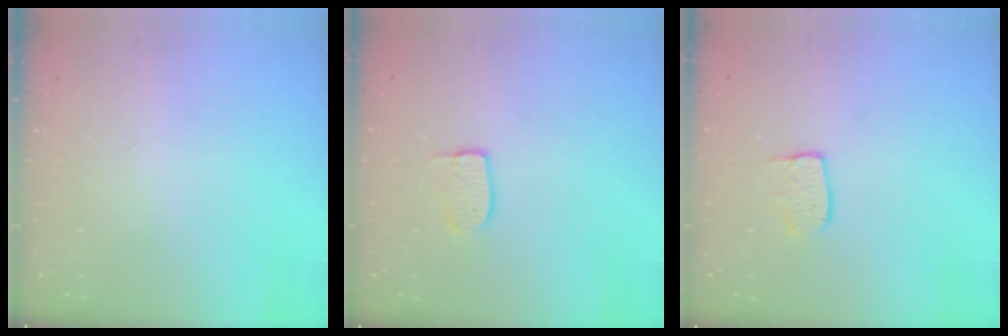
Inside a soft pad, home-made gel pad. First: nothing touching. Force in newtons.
{"total": 5.5, "press": 5.5, "slide": 0.4}
{"total": 5.5, "press": 5.5, "slide": 0.3}